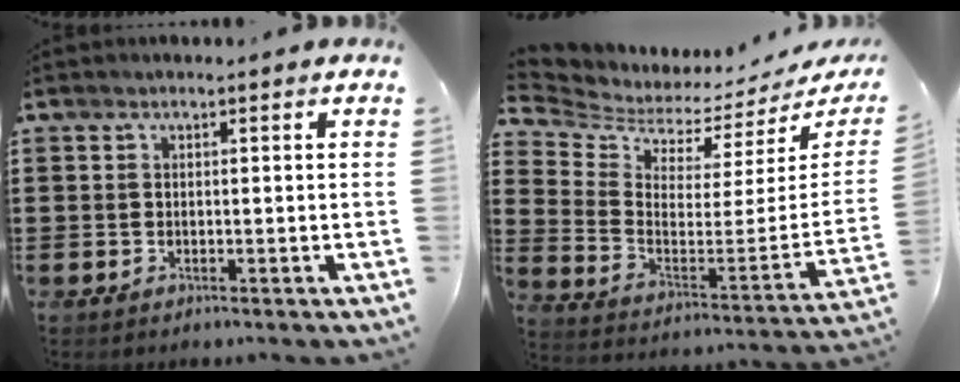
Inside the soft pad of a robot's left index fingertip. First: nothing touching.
{"total": 3.5, "force": [3.4, 0.8, 0.3], "torque": [-0.035, -0.049, 0.053]}